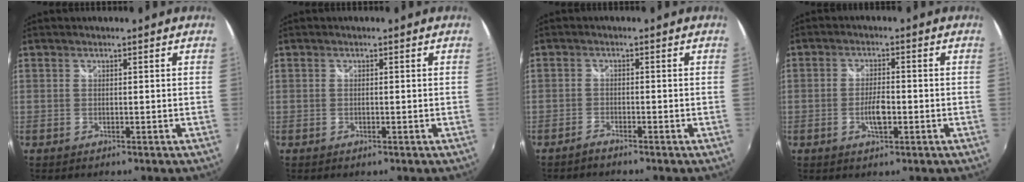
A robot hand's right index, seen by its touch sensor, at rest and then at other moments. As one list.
[{"total": 0.5, "force": [-0.3, 0.2, 0.4], "torque": [-0.009, -0.001, -0.006]}, {"total": 1.6, "force": [-1.6, 0.2, 0.4], "torque": [-0.017, -0.003, -0.033]}, {"total": 4.3, "force": [-1.4, 1.6, 3.8], "torque": [-0.075, -0.001, -0.025]}]